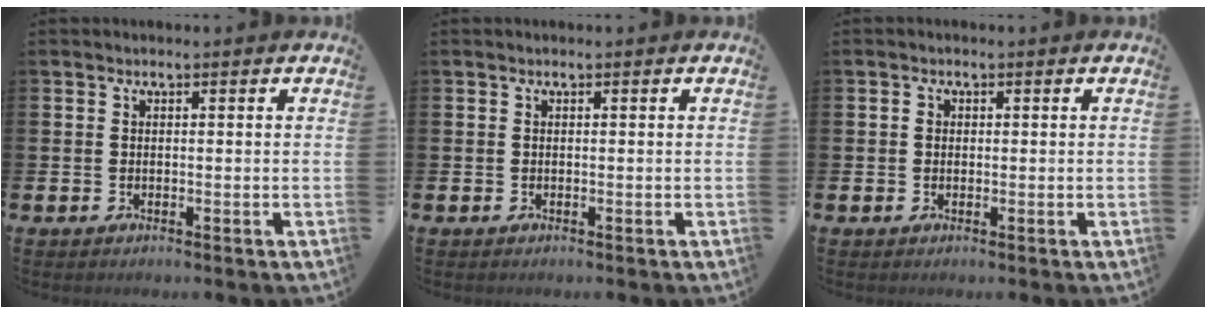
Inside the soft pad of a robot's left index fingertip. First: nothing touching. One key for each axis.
{"total": 0.0}
{"total": 0.9, "fx": 0.2, "fy": 0.8, "fz": 0.5, "tx": 0.004, "ty": 0.002, "tz": 0.000}